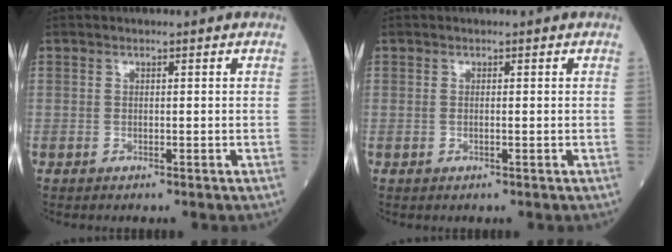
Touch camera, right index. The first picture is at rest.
{"total": 0.0}